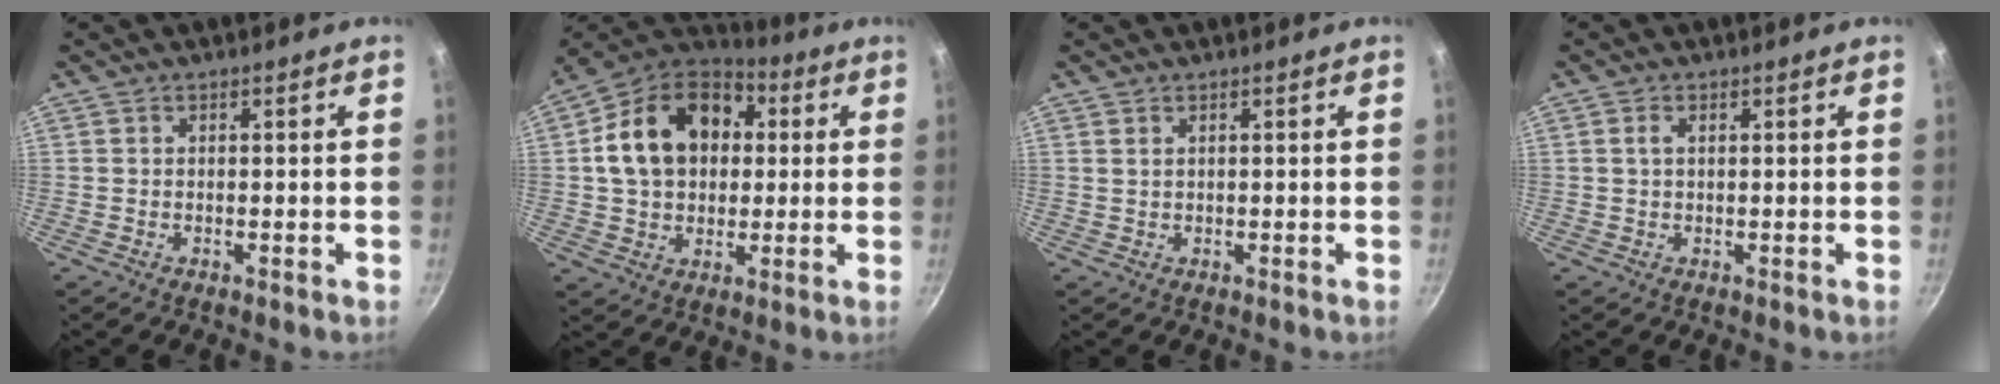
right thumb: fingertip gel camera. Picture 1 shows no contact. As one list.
[{"total": 19.6, "force": [3.3, 14.6, 12.7], "torque": [-0.198, 0.034, 0.044]}, {"total": 0.7, "force": [0.3, 0.3, 0.5], "torque": [-0.011, 0.001, 0.007]}, {"total": 1.5, "force": [0.4, 0.8, 1.2], "torque": [-0.022, 0.004, 0.006]}]